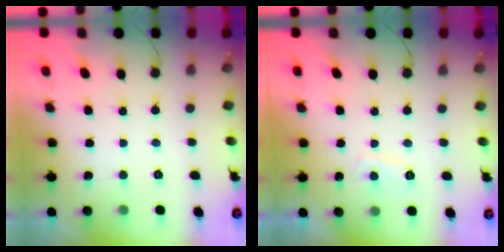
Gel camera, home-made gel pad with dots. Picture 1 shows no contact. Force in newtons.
{"total": 2.7, "press": 2.5, "slide": 0.8}